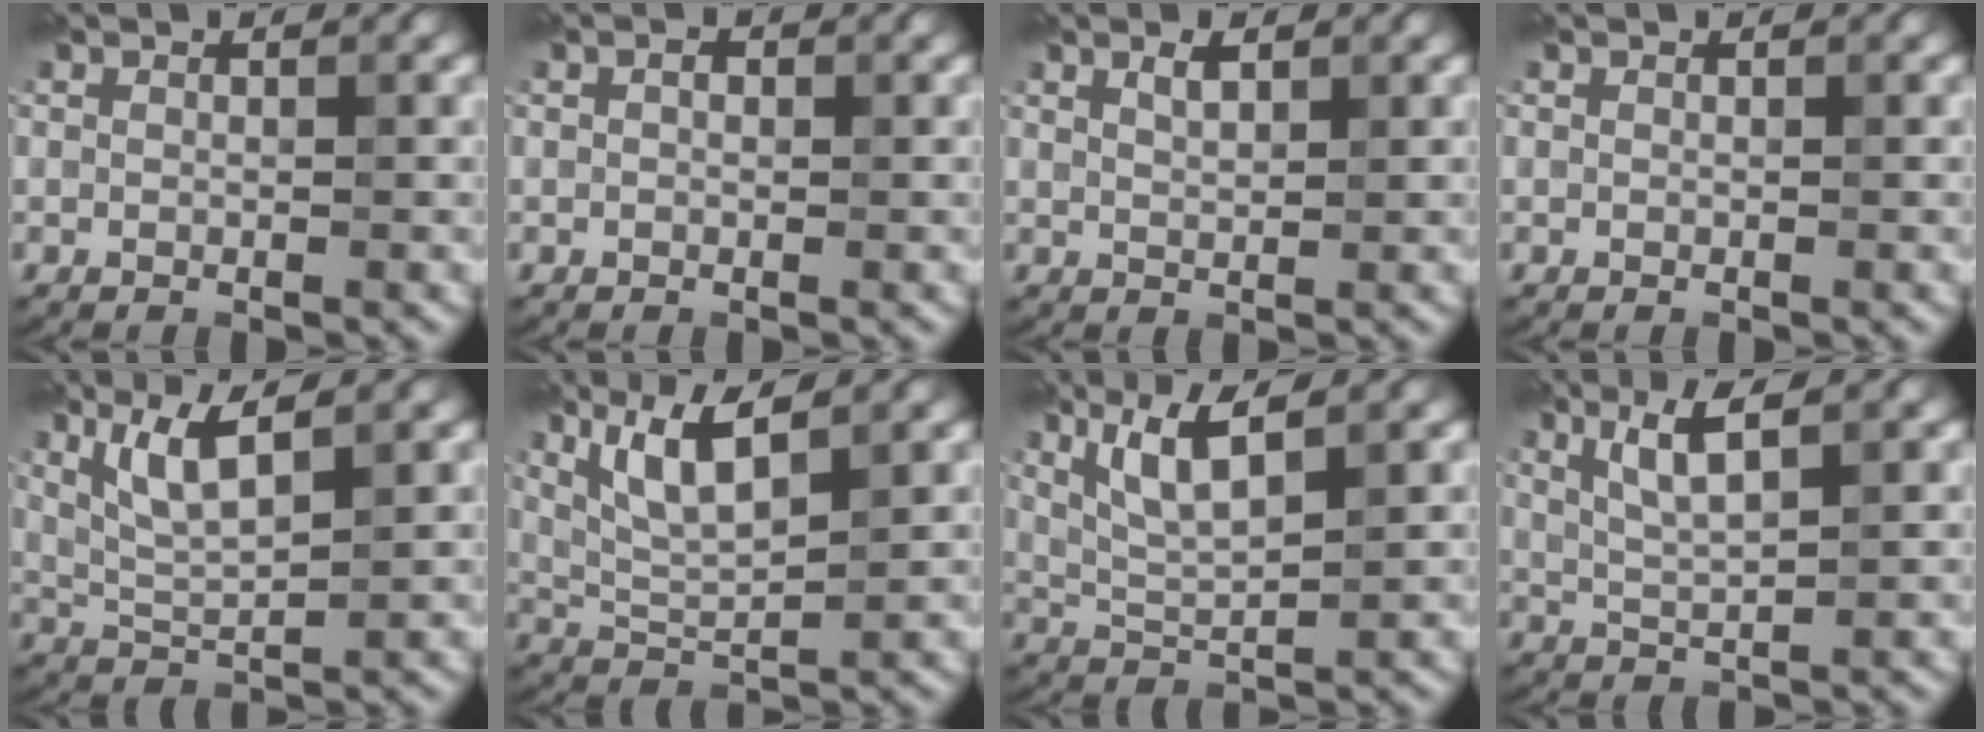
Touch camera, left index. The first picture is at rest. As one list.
[{"total": 0.9, "force": [0.2, 0.6, 0.7], "torque": [-0.007, 0.002, 0.001]}, {"total": 1.1, "force": [0.9, 0.2, 0.6], "torque": [-0.014, 0.006, 0.017]}, {"total": 0.0}, {"total": 4.1, "force": [2.3, 0.6, 3.3], "torque": [-0.074, 0.005, 0.050]}, {"total": 4.7, "force": [2.6, 0.9, 3.8], "torque": [-0.083, 0.004, 0.055]}, {"total": 4.3, "force": [2.3, 0.7, 3.5], "torque": [-0.077, 0.005, 0.050]}, {"total": 3.3, "force": [1.7, 0.4, 2.8], "torque": [-0.054, 0.008, 0.034]}]